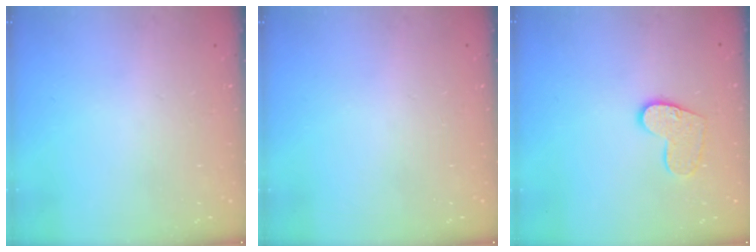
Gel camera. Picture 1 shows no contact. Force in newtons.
{"total": 0.0}
{"total": 10.4, "press": 10.4, "slide": 0.7}